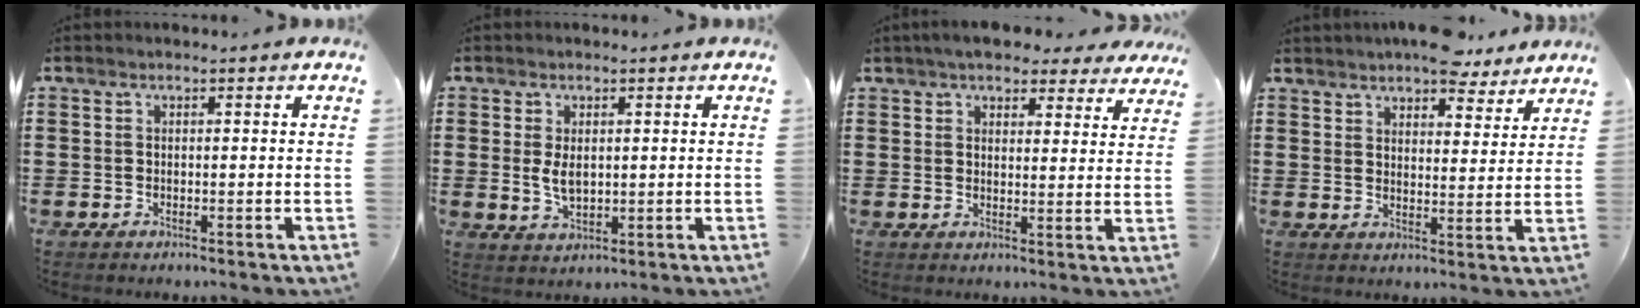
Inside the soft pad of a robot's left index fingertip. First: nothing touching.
{"total": 3.7, "force": [0.5, 2.1, 3.0], "torque": [-0.070, 0.003, 0.006]}
{"total": 5.1, "force": [4.6, 1.3, 1.8], "torque": [-0.050, -0.004, 0.085]}
{"total": 6.2, "force": [5.9, 1.2, 1.4], "torque": [-0.030, -0.018, 0.109]}